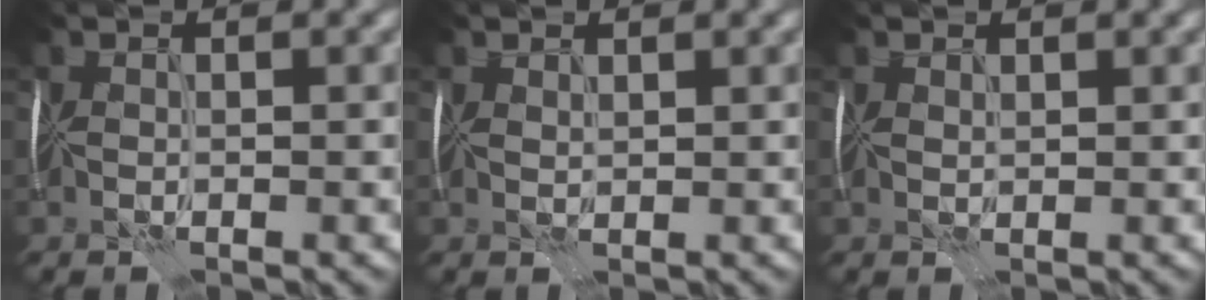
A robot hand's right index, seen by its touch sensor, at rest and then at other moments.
{"total": 0.9, "force": [0.9, 0.2, 0.0], "torque": [-0.003, 0.004, 0.016]}
{"total": 0.9, "force": [0.8, 0.3, 0.1], "torque": [-0.003, 0.004, 0.012]}